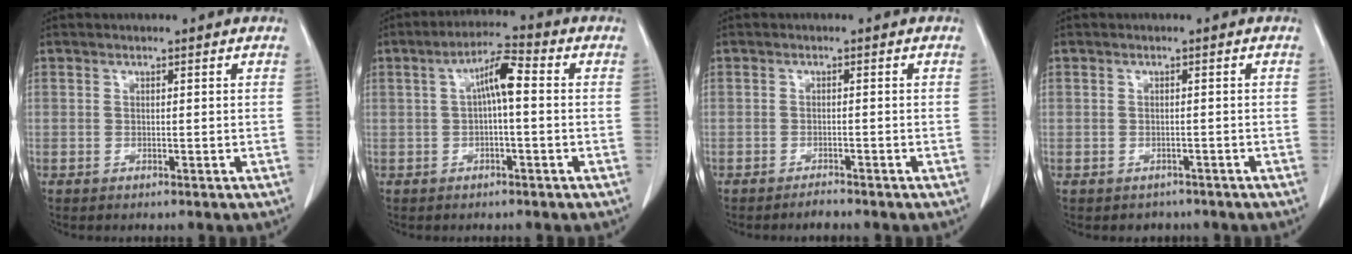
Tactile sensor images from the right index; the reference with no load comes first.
{"total": 5.6, "force": [0.5, 1.0, 5.5], "torque": [-0.098, 0.020, 0.007]}
{"total": 1.4, "force": [-1.4, 0.1, 0.4], "torque": [-0.008, -0.003, -0.022]}
{"total": 2.3, "force": [-1.5, 1.7, -0.1], "torque": [-0.005, 0.005, -0.023]}